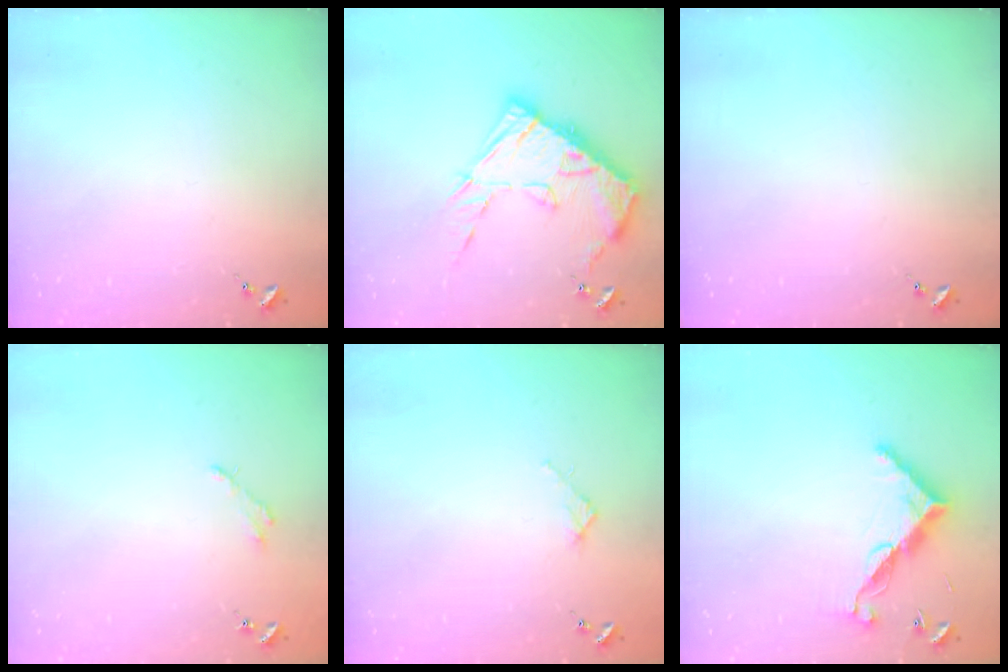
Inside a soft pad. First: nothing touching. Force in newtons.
{"total": 18.0, "press": 17.9, "slide": 1.9}
{"total": 0.0}
{"total": 2.5, "press": 2.5, "slide": 0.2}
{"total": 2.7, "press": 2.7, "slide": 0.3}
{"total": 10.7, "press": 10.7, "slide": 0.4}